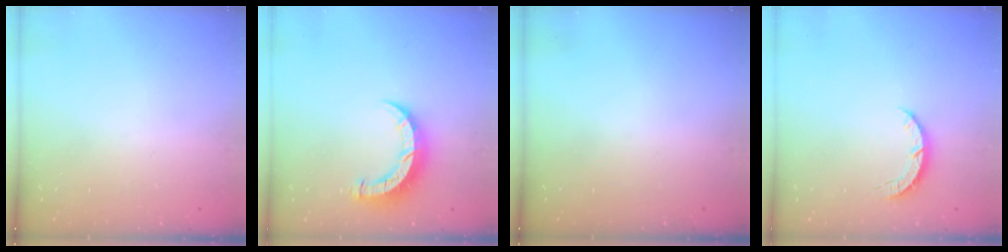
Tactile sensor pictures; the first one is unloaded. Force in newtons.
{"total": 8.7, "press": 8.6, "slide": 0.5}
{"total": 0.0}
{"total": 3.6, "press": 3.5, "slide": 0.5}